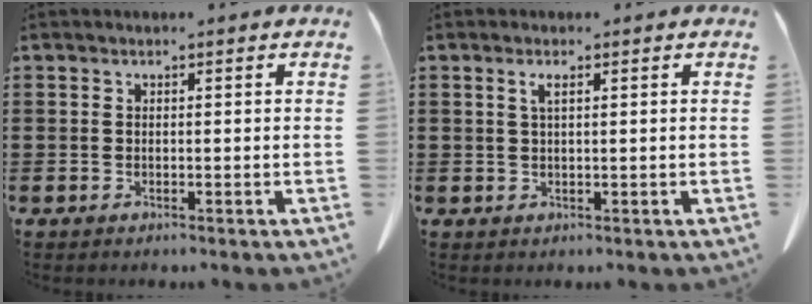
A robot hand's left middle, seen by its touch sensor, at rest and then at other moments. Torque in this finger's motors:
{"motor_torque": [-0.23, 0.42, -0.05, -0.04]}